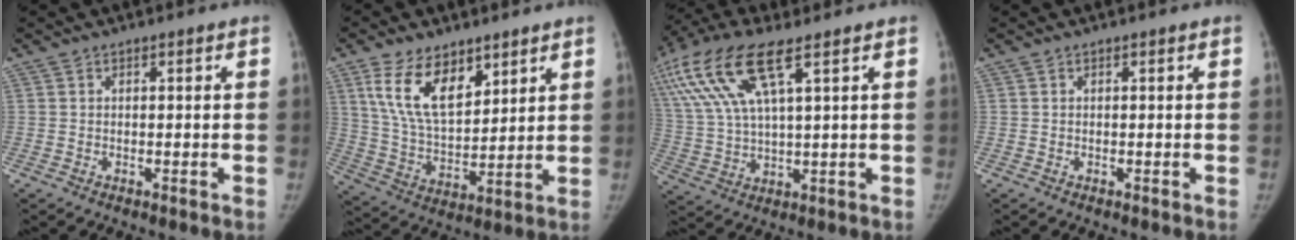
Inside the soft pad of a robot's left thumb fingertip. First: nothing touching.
{"total": 14.0, "force": [7.7, 7.3, 9.1], "torque": [-0.137, -0.038, 0.157]}
{"total": 19.9, "force": [9.6, 6.8, 16.1], "torque": [-0.389, 0.007, 0.187]}
{"total": 0.0}